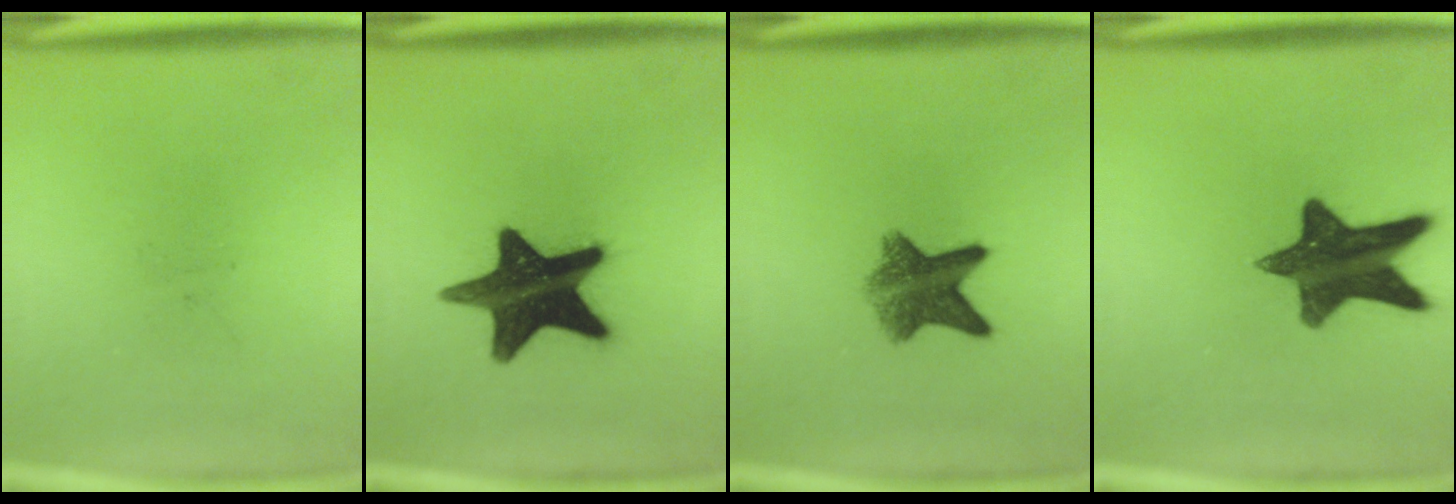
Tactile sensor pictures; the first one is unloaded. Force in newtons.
{"total": 17.5}
{"total": 7.4}
{"total": 14.2}